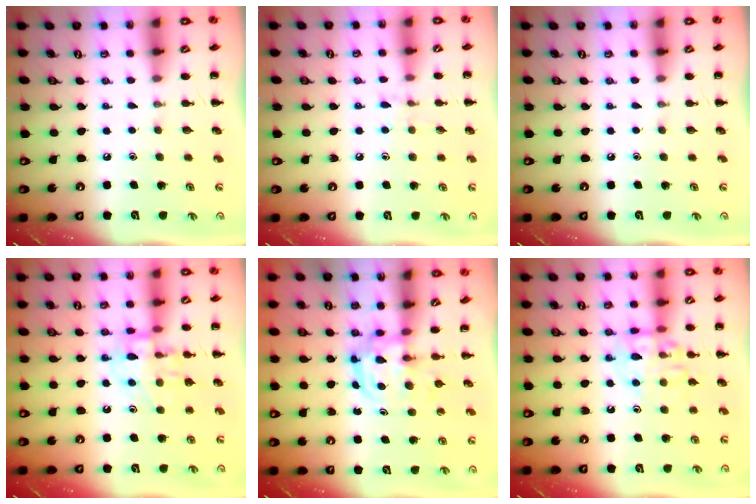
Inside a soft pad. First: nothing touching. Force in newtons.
{"total": 6.6, "press": 6.3, "slide": 1.8}
{"total": 0.0}
{"total": 14.9, "press": 14.7, "slide": 1.8}
{"total": 3.1, "press": 3.1, "slide": 0.4}
{"total": 12.0, "press": 11.9, "slide": 1.3}